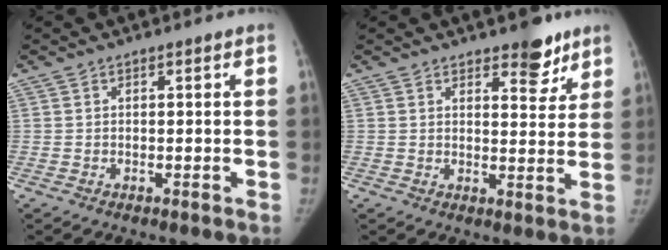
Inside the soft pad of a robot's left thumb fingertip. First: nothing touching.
{"total": 6.7, "force": [4.7, 2.9, 3.8], "torque": [-0.019, -0.029, 0.063]}